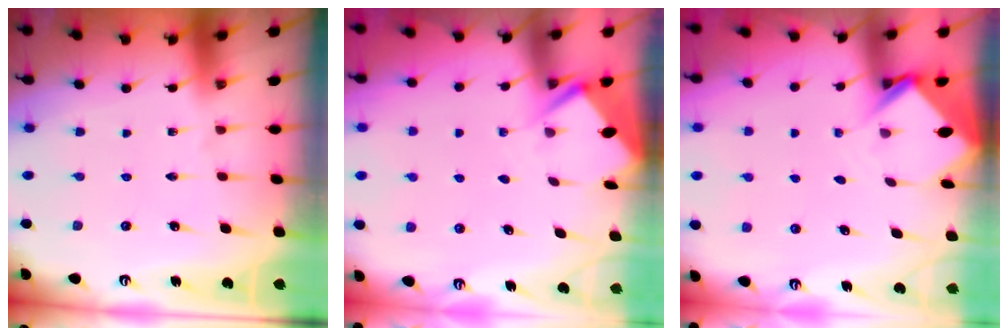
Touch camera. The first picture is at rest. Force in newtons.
{"total": 2.9, "press": 2.9, "slide": 0.3}
{"total": 3.5, "press": 3.4, "slide": 0.3}